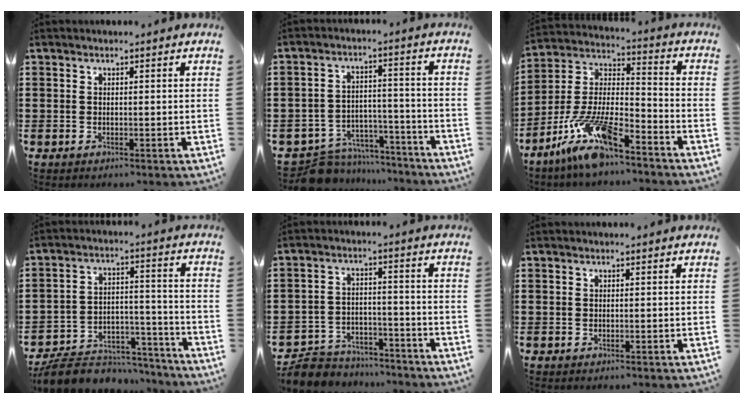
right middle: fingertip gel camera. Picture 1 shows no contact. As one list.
[{"total": 8.2, "force": [-7.9, 1.9, 1.1], "torque": [-0.020, 0.024, -0.153]}, {"total": 12.2, "force": [-9.4, 2.5, 7.4], "torque": [-0.172, 0.007, -0.191]}, {"total": 8.3, "force": [-7.8, 2.1, 1.9], "torque": [-0.032, 0.026, -0.150]}, {"total": 8.3, "force": [-8.1, 1.8, 0.9], "torque": [-0.024, 0.020, -0.160]}, {"total": 0.0}]